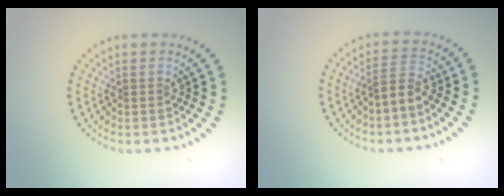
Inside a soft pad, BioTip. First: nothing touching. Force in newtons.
{"total": 2.1, "press": 1.9, "slide": 0.8}